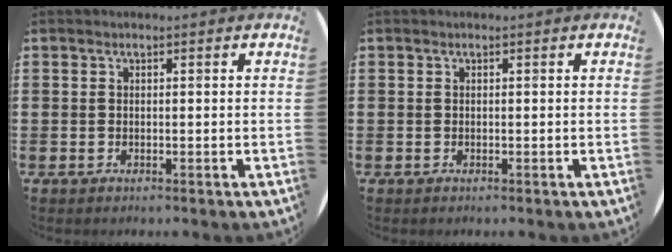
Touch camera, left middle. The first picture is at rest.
{"total": 0.0}